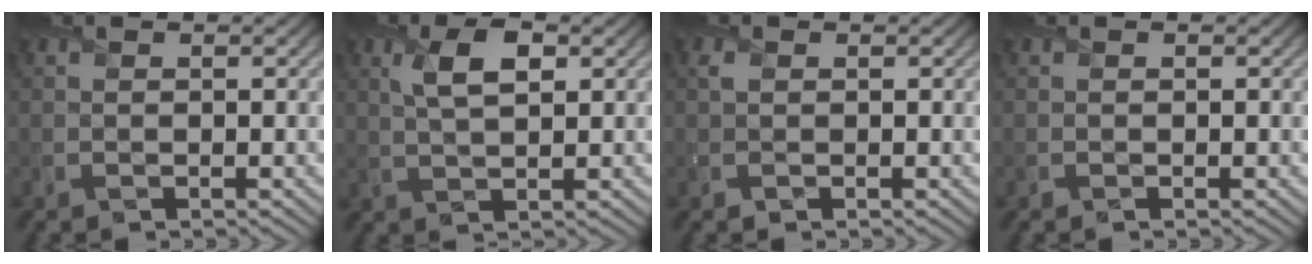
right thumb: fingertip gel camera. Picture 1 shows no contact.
{"total": 4.6, "force": [1.6, 1.9, 3.9], "torque": [-0.084, 0.005, 0.031]}
{"total": 0.8, "force": [0.4, 0.6, 0.4], "torque": [-0.010, 0.002, 0.004]}
{"total": 0.0}